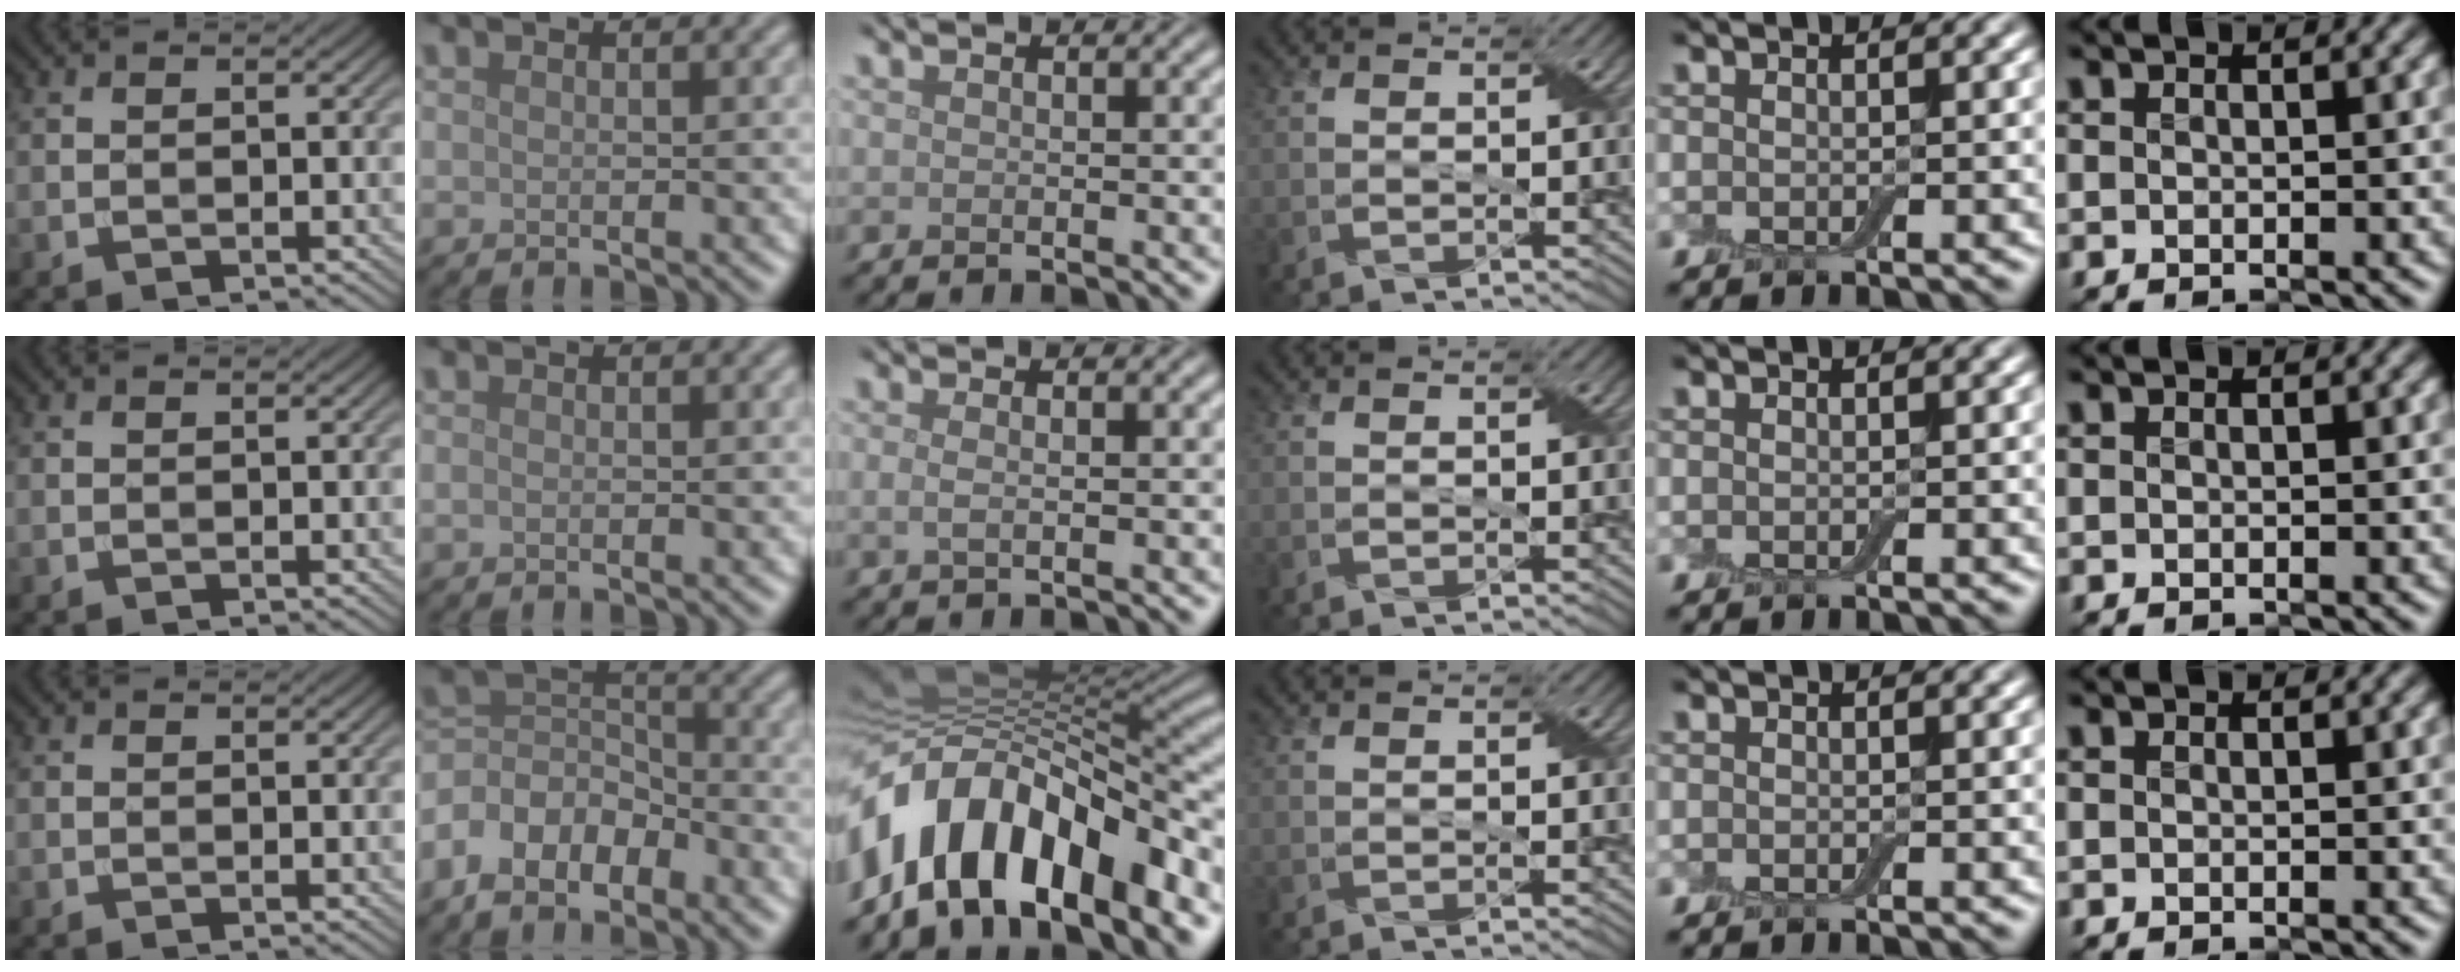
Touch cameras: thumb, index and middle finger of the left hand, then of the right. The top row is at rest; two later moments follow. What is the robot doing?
{"motion": "fold", "object": "cloth"}